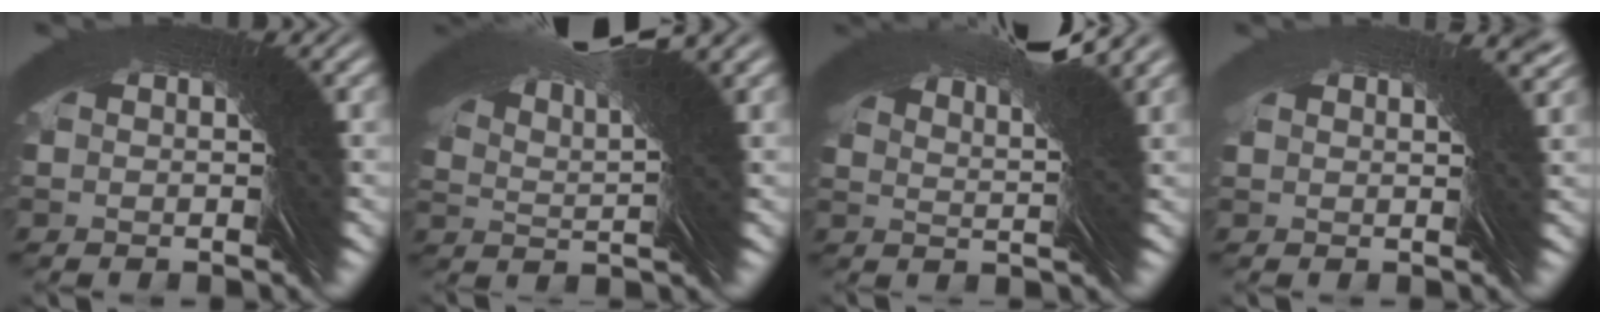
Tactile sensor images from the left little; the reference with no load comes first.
{"total": 7.6, "force": [5.9, -2.0, 4.4], "torque": [-0.076, 0.060, 0.083]}
{"total": 6.6, "force": [4.8, -4.5, 0.9], "torque": [-0.016, 0.054, 0.068]}
{"total": 3.8, "force": [0.6, -3.4, -1.7], "torque": [0.051, 0.024, 0.008]}